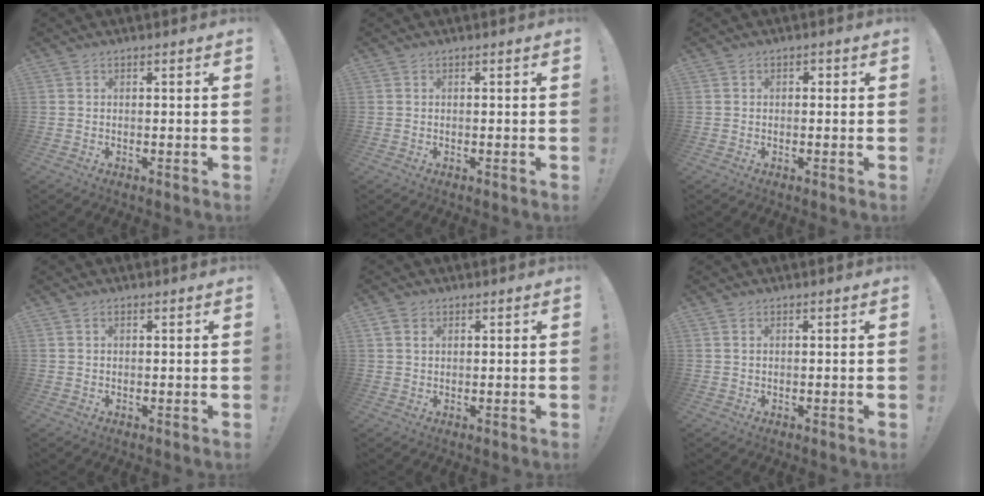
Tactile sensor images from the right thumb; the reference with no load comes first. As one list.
[{"total": 0.0}, {"total": 1.1, "force": [-0.5, 0.9, 0.2], "torque": [-0.003, 0.004, -0.011]}, {"total": 0.8, "force": [0.4, 0.6, 0.3], "torque": [-0.007, 0.003, 0.007]}, {"total": 2.3, "force": [1.0, 1.7, 1.1], "torque": [-0.023, 0.003, 0.020]}, {"total": 0.8, "force": [0.5, 0.5, 0.5], "torque": [-0.008, -0.001, 0.009]}]